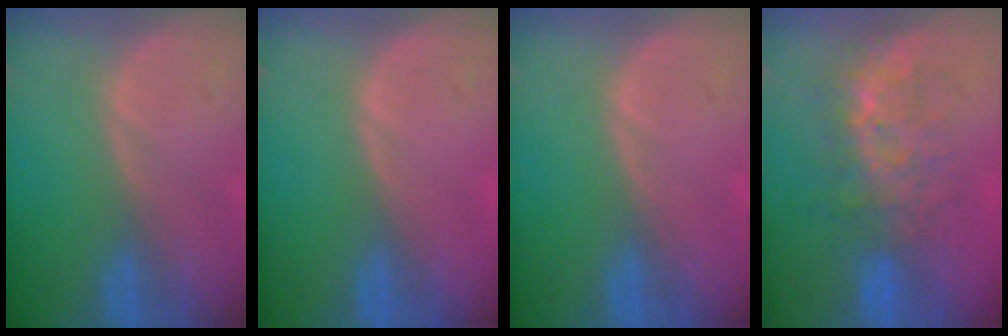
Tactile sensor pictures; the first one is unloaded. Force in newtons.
{"total": 0.0}
{"total": 0.0}
{"total": 8.0, "press": 7.6, "slide": 2.4}